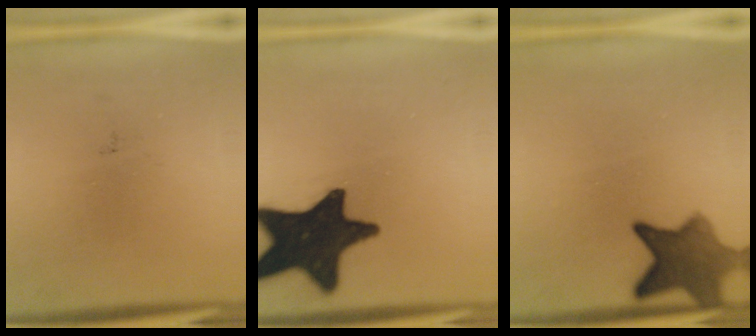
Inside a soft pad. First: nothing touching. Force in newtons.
{"total": 19.6}
{"total": 8.5}